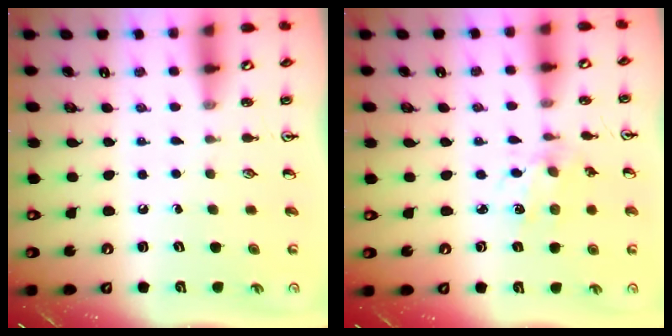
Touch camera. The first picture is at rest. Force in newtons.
{"total": 2.5, "press": 2.5, "slide": 0.5}